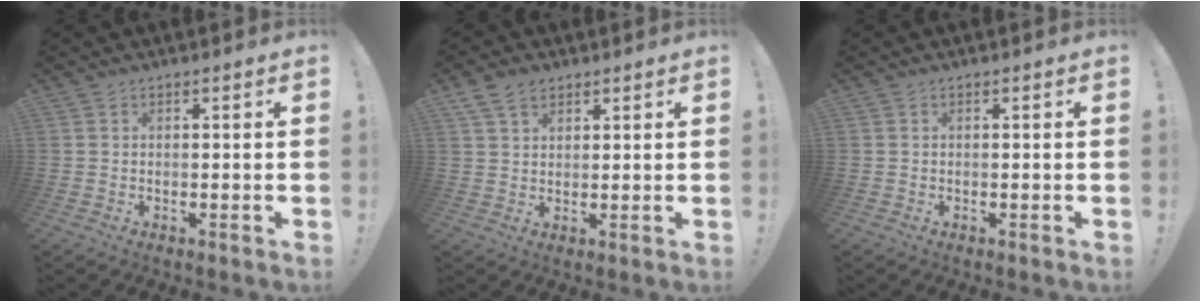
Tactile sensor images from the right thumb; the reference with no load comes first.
{"total": 5.7, "force": [3.6, 3.7, 2.4], "torque": [-0.048, -0.007, 0.070]}
{"total": 0.0}